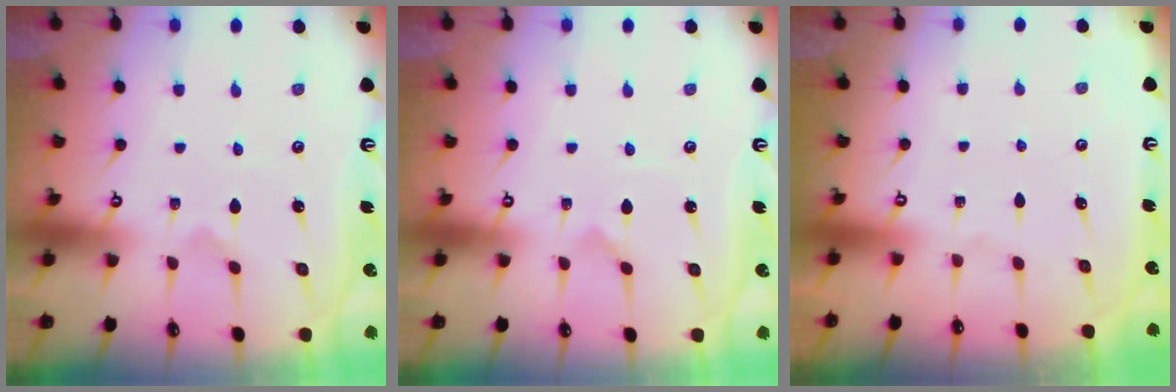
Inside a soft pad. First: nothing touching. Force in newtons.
{"total": 0.0}
{"total": 0.0}